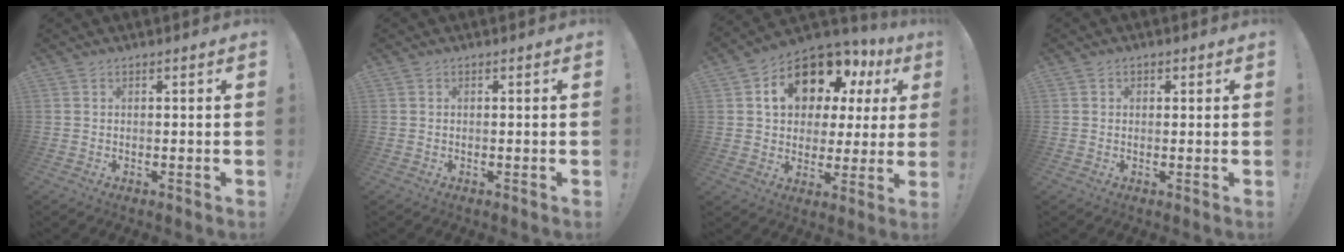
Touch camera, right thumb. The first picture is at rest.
{"total": 0.0}
{"total": 16.5, "force": [8.7, 10.0, 9.9], "torque": [-0.153, -0.051, 0.159]}
{"total": 1.1, "force": [0.2, 1.0, 0.4], "torque": [-0.002, 0.000, 0.002]}